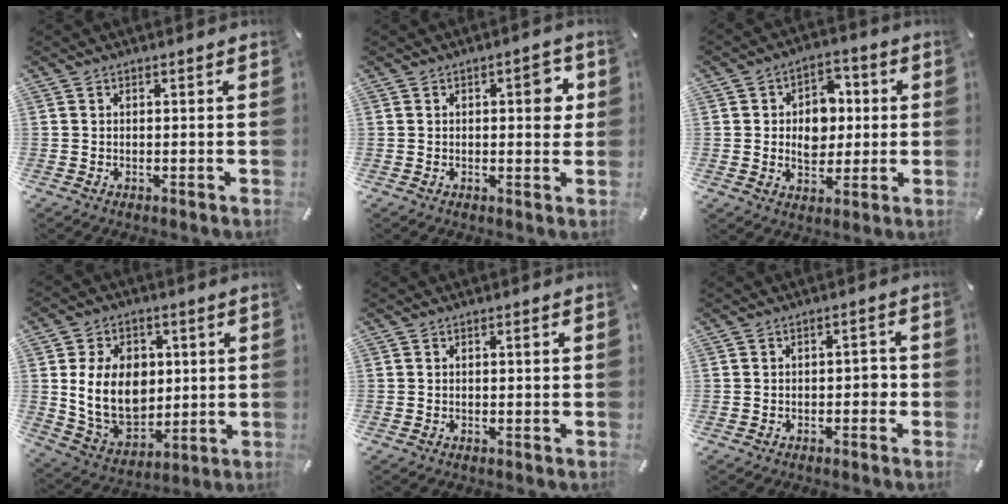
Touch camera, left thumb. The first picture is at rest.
{"total": 5.9, "force": [1.3, 2.6, 5.1], "torque": [-0.051, -0.008, 0.010]}
{"total": 8.7, "force": [0.1, 7.4, 4.7], "torque": [-0.060, 0.008, 0.001]}
{"total": 15.6, "force": [1.9, 12.1, 9.6], "torque": [-0.197, 0.001, 0.039]}
{"total": 0.8, "force": [0.2, 0.1, 0.8], "torque": [-0.015, 0.001, 0.003]}
{"total": 3.0, "force": [-0.8, 1.6, 2.3], "torque": [-0.035, 0.007, -0.019]}